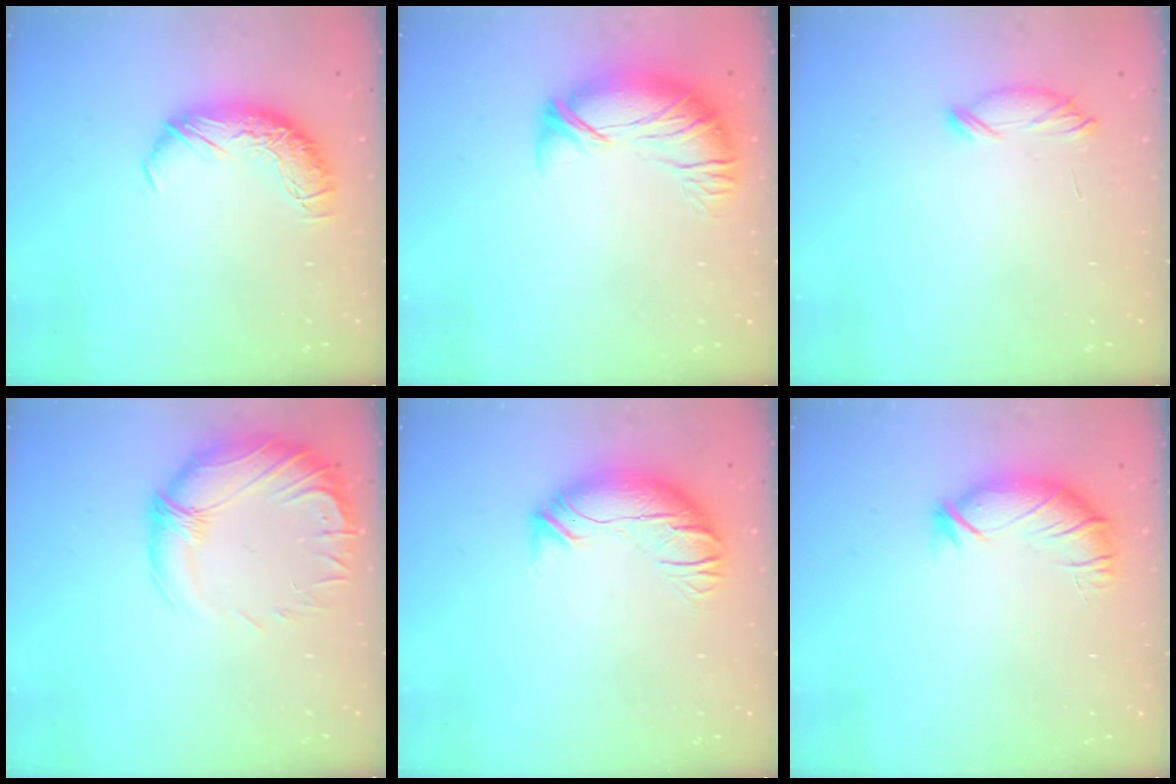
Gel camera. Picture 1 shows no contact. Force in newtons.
{"total": 3.3, "press": 2.5, "slide": 2.2}
{"total": 7.2, "press": 7.2, "slide": 0.3}
{"total": 3.0, "press": 1.1, "slide": 2.8}
{"total": 2.5, "press": 0.8, "slide": 2.4}
{"total": 3.2, "press": 2.5, "slide": 2.0}